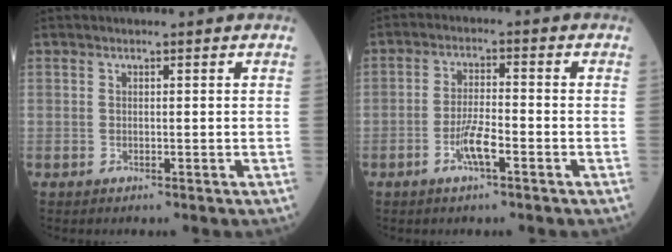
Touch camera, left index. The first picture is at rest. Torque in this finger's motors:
{"motor_torque": [0.00, 0.15, 0.12, 0.03]}